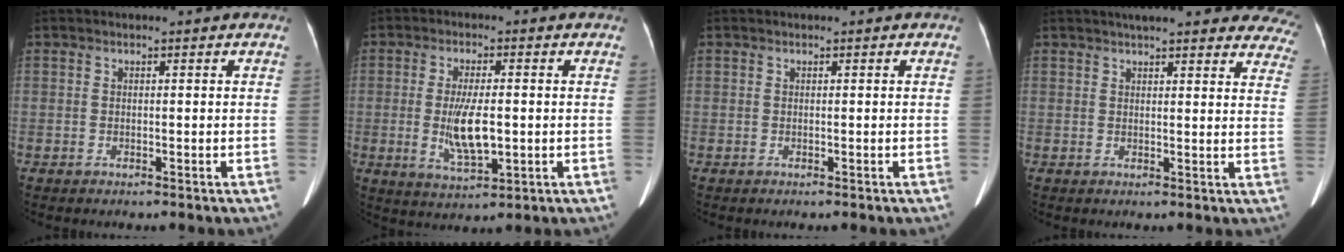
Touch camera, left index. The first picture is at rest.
{"total": 7.4, "force": [-0.7, 2.1, 7.0], "torque": [-0.142, -0.009, -0.007]}
{"total": 0.0}
{"total": 21.8, "force": [19.5, 4.4, 8.7], "torque": [-0.094, -0.023, 0.208]}